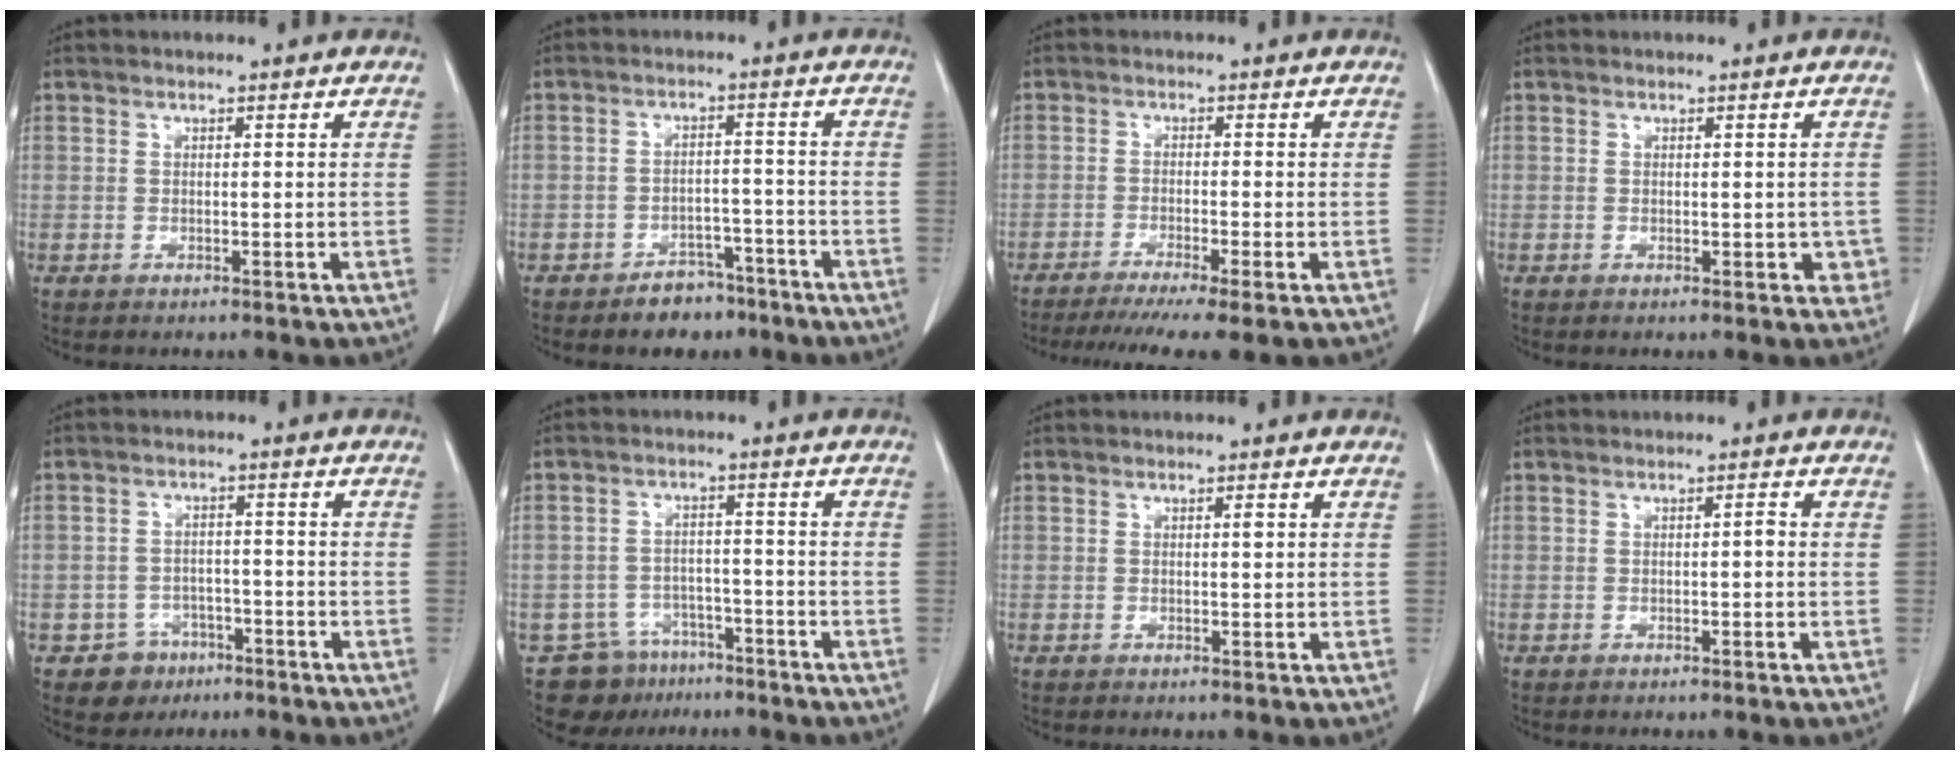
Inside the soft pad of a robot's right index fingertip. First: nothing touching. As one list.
[{"total": 5.2, "force": [-3.8, 3.1, 1.8], "torque": [-0.020, 0.010, -0.052]}, {"total": 9.2, "force": [-7.0, -0.1, 6.0], "torque": [-0.081, -0.020, -0.108]}, {"total": 2.7, "force": [-0.3, 1.9, 2.0], "torque": [-0.005, 0.005, -0.002]}, {"total": 4.9, "force": [-2.7, 4.1, 0.0], "torque": [0.001, 0.014, -0.037]}, {"total": 8.5, "force": [-6.2, 5.7, 0.9], "torque": [-0.018, 0.018, -0.091]}, {"total": 0.7, "force": [0.2, 0.1, 0.7], "torque": [-0.011, 0.000, 0.002]}, {"total": 0.8, "force": [-0.1, 0.2, 0.8], "torque": [-0.012, 0.002, -0.001]}]